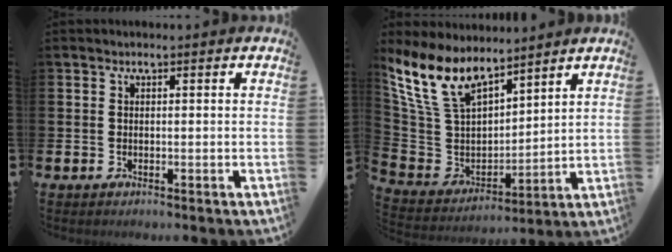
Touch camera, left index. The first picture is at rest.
{"total": 10.3, "force": [8.1, 4.9, 3.9], "torque": [-0.129, -0.043, 0.155]}